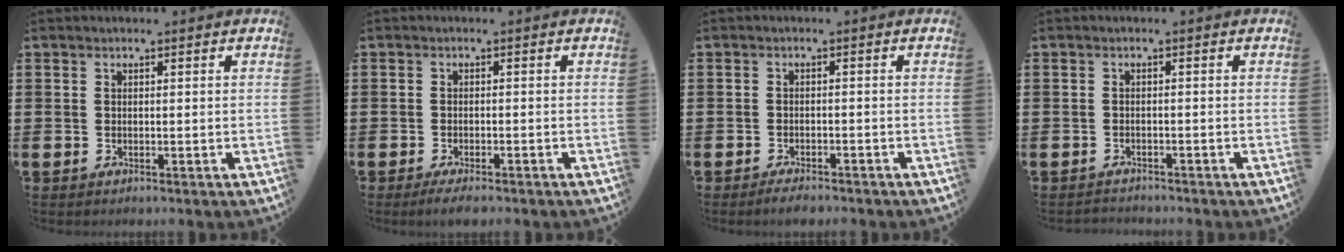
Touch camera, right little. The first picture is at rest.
{"total": 1.5, "force": [-1.2, 0.2, 0.9], "torque": [-0.016, 0.001, -0.023]}
{"total": 1.5, "force": [-1.4, 0.2, 0.5], "torque": [-0.010, 0.001, -0.028]}
{"total": 0.9, "force": [-0.9, 0.0, -0.1], "torque": [-0.001, 0.001, -0.020]}